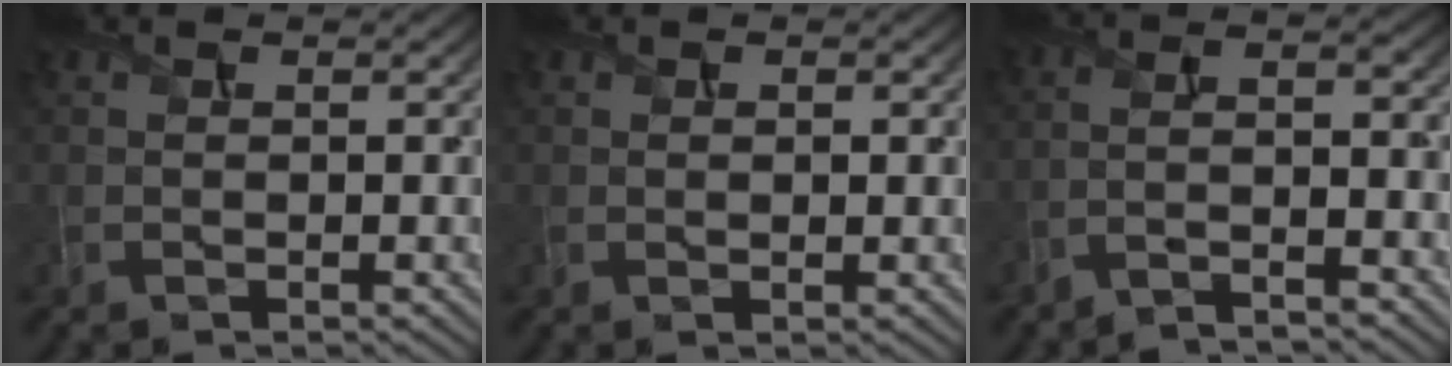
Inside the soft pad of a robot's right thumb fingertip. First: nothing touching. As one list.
[{"total": 1.1, "force": [0.1, 0.5, 0.9], "torque": [-0.015, -0.004, 0.004]}, {"total": 5.6, "force": [-4.1, 0.8, 3.8], "torque": [-0.062, 0.009, -0.081]}]